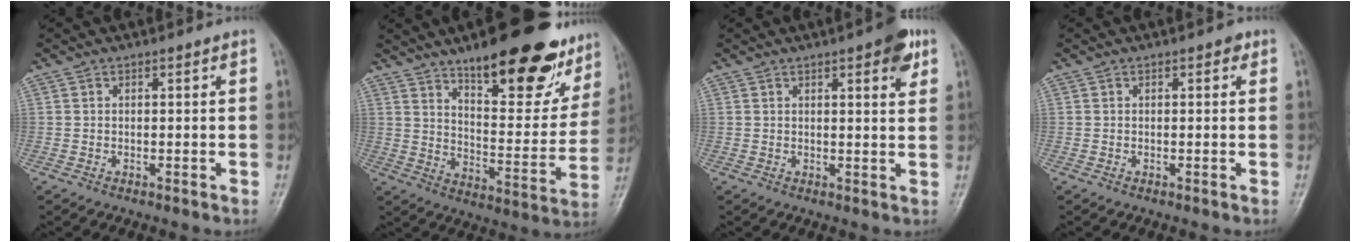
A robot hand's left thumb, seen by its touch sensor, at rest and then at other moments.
{"total": 24.6, "force": [16.2, 8.4, 16.5], "torque": [-0.175, -0.072, 0.237]}
{"total": 5.4, "force": [2.8, 1.5, 4.3], "torque": [-0.044, -0.009, 0.029]}
{"total": 0.9, "force": [0.3, 0.6, 0.6], "torque": [0.002, 0.002, -0.001]}